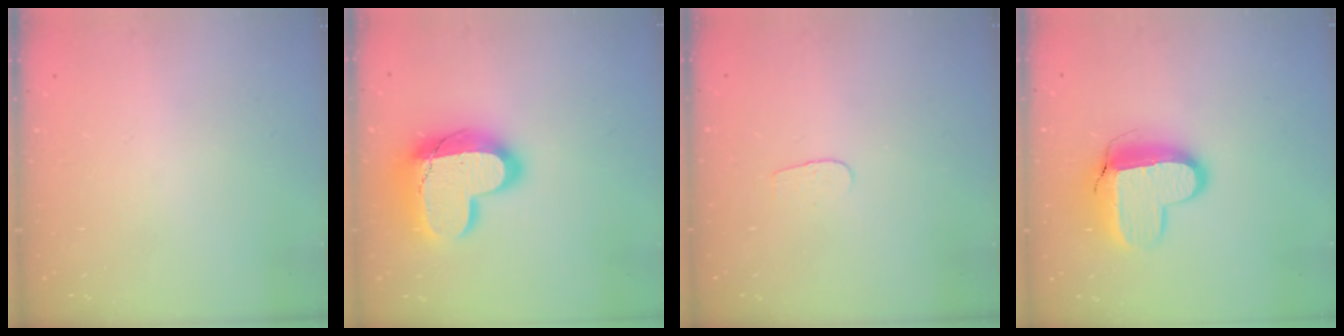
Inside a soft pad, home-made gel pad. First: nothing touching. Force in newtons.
{"total": 24.2, "press": 24.2, "slide": 1.6}
{"total": 3.1, "press": 3.1, "slide": 0.2}
{"total": 12.4, "press": 12.4, "slide": 1.0}